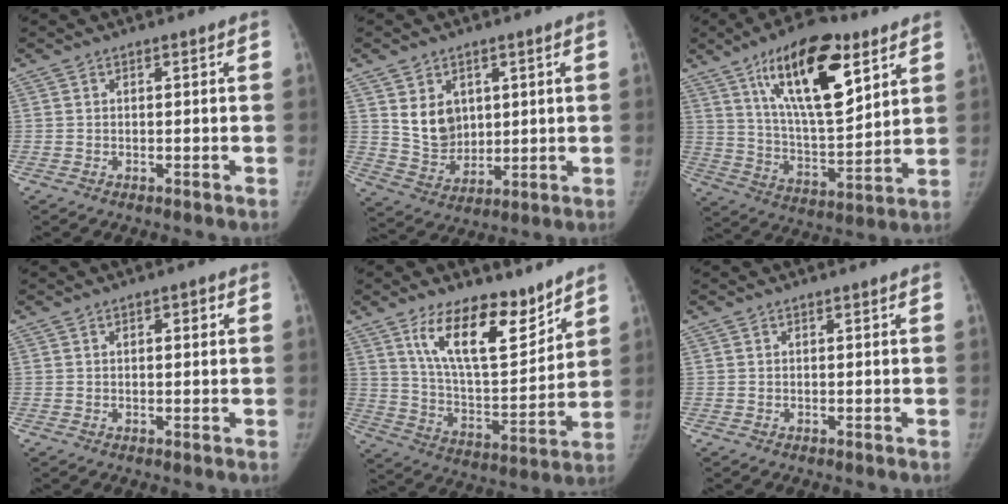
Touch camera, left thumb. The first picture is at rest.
{"total": 8.6, "force": [2.8, 6.7, 4.6], "torque": [-0.052, -0.027, 0.069]}
{"total": 21.5, "force": [10.8, 8.1, 16.7], "torque": [-0.244, -0.047, 0.187]}
{"total": 2.3, "force": [0.7, 1.1, 1.9], "torque": [-0.021, 0.002, 0.008]}
{"total": 16.9, "force": [11.2, 6.7, 10.8], "torque": [-0.136, -0.083, 0.202]}
{"total": 0.0}